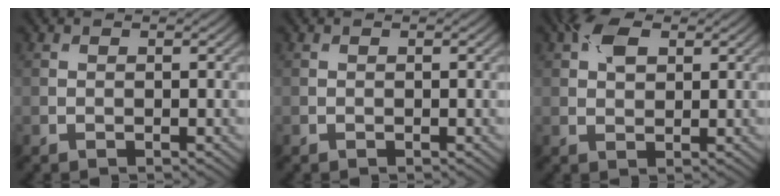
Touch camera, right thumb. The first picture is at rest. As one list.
[{"total": 0.0}, {"total": 4.2, "force": [1.8, 2.4, 2.8], "torque": [-0.060, 0.009, 0.029]}]